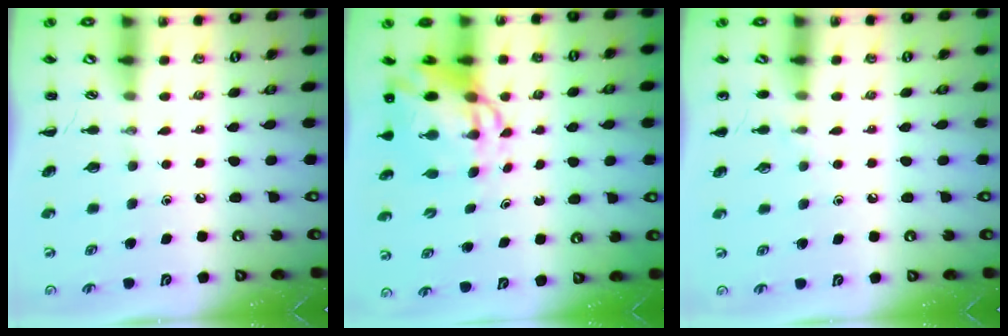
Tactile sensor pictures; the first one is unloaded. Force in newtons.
{"total": 6.9, "press": 6.7, "slide": 1.8}
{"total": 4.3, "press": 4.1, "slide": 1.5}